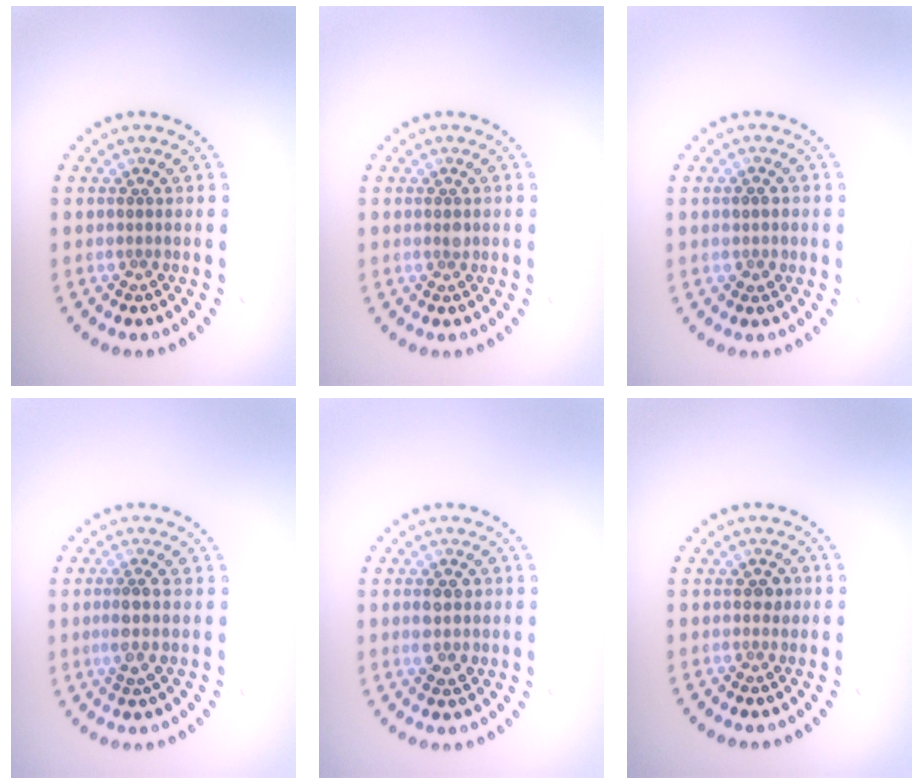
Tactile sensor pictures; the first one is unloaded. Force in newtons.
{"total": 0.6, "press": 0.6, "slide": 0.1}
{"total": 1.3, "press": 1.3, "slide": 0.4}
{"total": 2.0, "press": 1.7, "slide": 1.0}
{"total": 3.0, "press": 3.0, "slide": 0.2}
{"total": 1.1, "press": 1.1, "slide": 0.0}